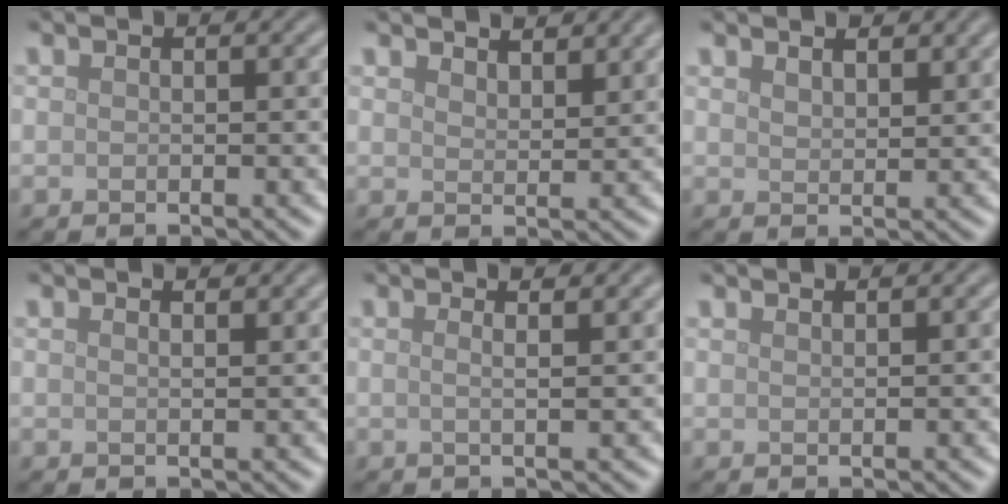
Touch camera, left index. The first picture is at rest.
{"total": 3.2, "force": [3.0, 0.7, 1.0], "torque": [-0.019, 0.002, 0.045]}
{"total": 2.1, "force": [1.8, 0.8, 0.9], "torque": [-0.018, 0.001, 0.035]}
{"total": 2.0, "force": [1.5, 0.7, 1.0], "torque": [-0.003, 0.005, 0.002]}
{"total": 3.4, "force": [1.7, 1.4, 2.6], "torque": [-0.020, 0.019, -0.013]}
{"total": 1.1, "force": [1.0, 0.2, 0.4], "torque": [0.001, -0.002, 0.008]}